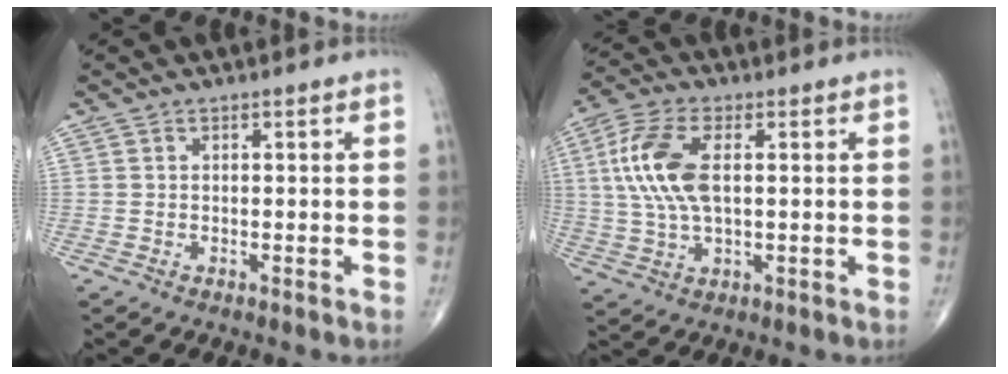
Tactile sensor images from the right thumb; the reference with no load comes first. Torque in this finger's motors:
{"motor_torque": [-0.18, 0.42, 0.89, 0.13, 0.15]}